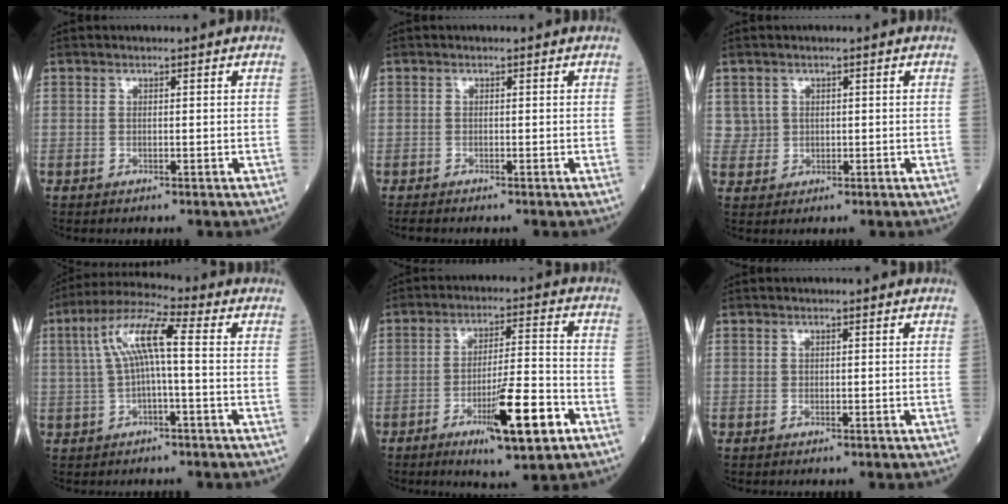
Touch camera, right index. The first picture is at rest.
{"total": 0.7, "force": [-0.7, 0.1, 0.0], "torque": [-0.004, -0.002, -0.017]}
{"total": 2.7, "force": [0.9, 2.5, -0.1], "torque": [0.015, 0.003, 0.015]}
{"total": 8.5, "force": [0.9, 1.0, 8.4], "torque": [-0.164, 0.032, 0.014]}
{"total": 11.7, "force": [-5.4, 1.3, 10.2], "torque": [-0.165, -0.011, -0.084]}
{"total": 0.0}